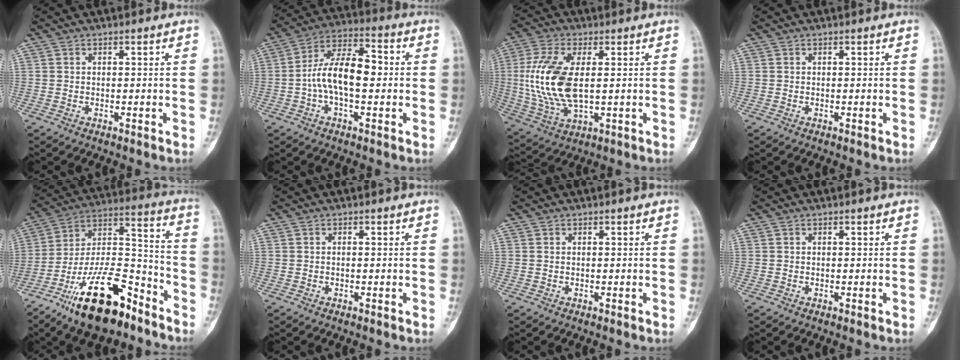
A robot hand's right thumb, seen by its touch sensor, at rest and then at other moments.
{"total": 13.0, "force": [-0.7, 6.5, 11.3], "torque": [-0.195, 0.037, -0.020]}
{"total": 15.0, "force": [1.1, 7.3, 13.0], "torque": [-0.283, -0.007, 0.030]}
{"total": 0.0}
{"total": 22.1, "force": [-14.1, 8.8, 14.6], "torque": [-0.254, 0.092, -0.245]}
{"total": 0.0}
{"total": 0.0}
{"total": 0.0}